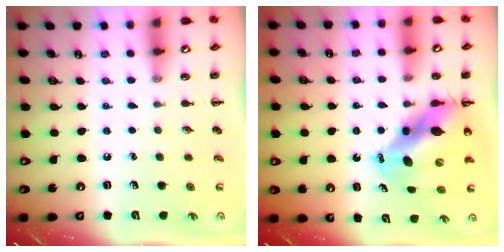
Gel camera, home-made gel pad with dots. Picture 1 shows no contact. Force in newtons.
{"total": 11.8, "press": 11.3, "slide": 3.2}